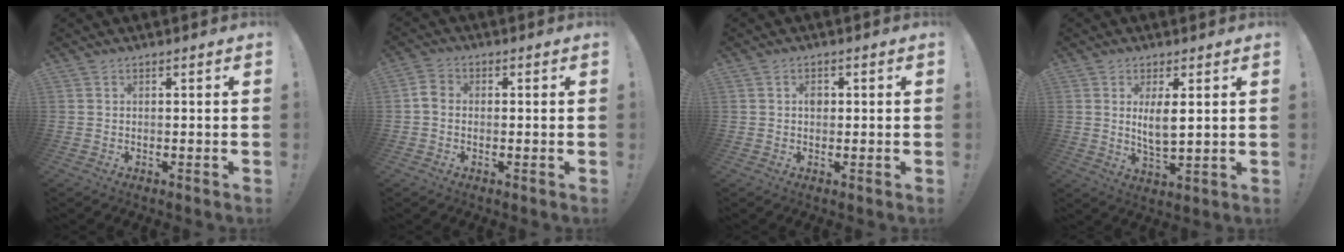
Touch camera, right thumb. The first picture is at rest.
{"total": 3.7, "force": [-0.4, 2.9, 2.3], "torque": [-0.052, 0.013, -0.004]}
{"total": 1.8, "force": [0.0, 1.4, 1.1], "torque": [-0.011, 0.002, -0.004]}
{"total": 6.4, "force": [1.9, 2.0, 5.8], "torque": [-0.101, -0.013, 0.030]}